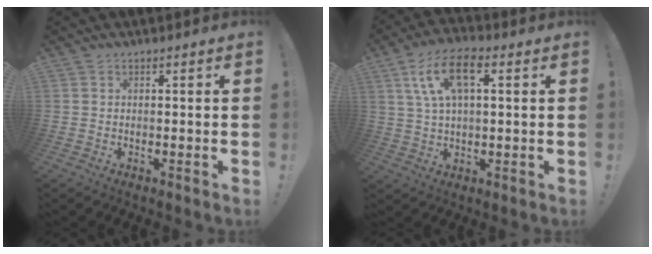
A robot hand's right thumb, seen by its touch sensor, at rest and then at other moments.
{"total": 11.7, "force": [4.3, 5.6, 9.3], "torque": [-0.170, 0.007, 0.079]}